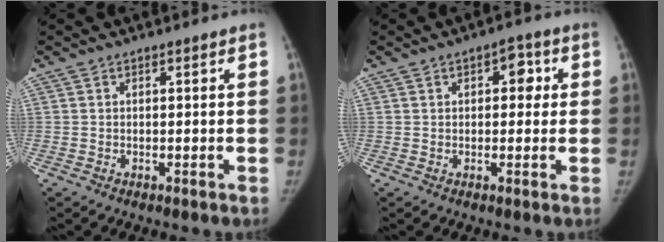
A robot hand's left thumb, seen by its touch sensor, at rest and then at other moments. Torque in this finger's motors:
{"motor_torque": [0.55, 0.14, -0.23, 0.00, 0.14]}